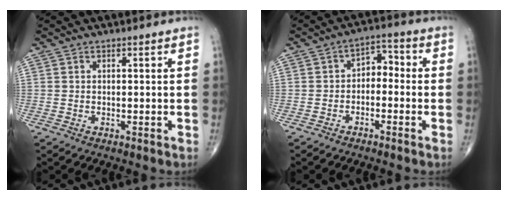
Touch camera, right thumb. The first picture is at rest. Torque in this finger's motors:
{"motor_torque": [0.10, -0.13, 0.30, -0.16, 0.01]}